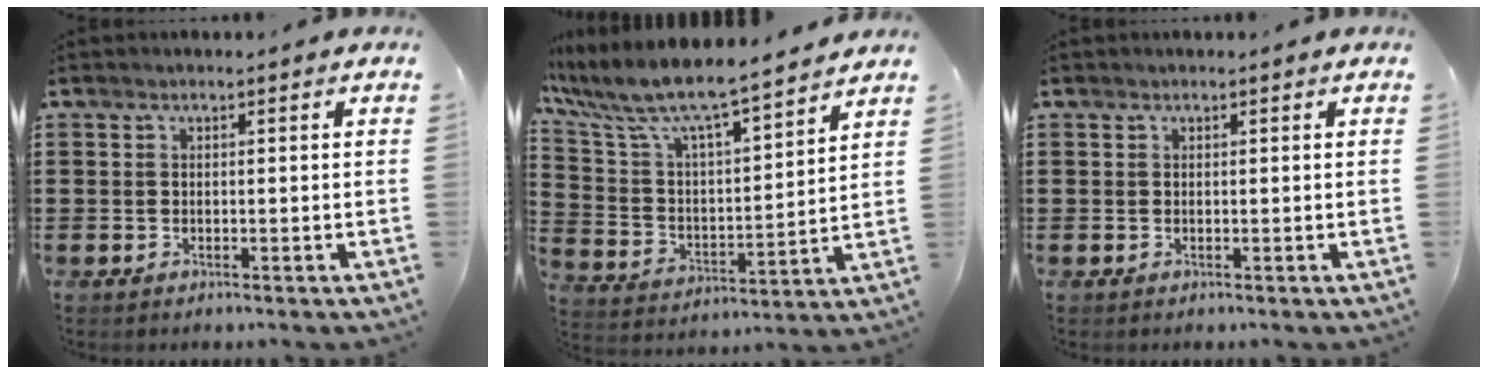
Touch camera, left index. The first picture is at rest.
{"total": 7.6, "force": [6.7, 0.8, 3.5], "torque": [-0.099, -0.053, 0.106]}
{"total": 0.0}